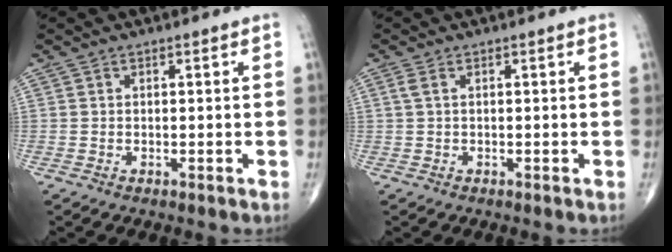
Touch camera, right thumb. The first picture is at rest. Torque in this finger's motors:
{"motor_torque": [-0.26, 0.19, -0.02, 0.16, 0.05]}